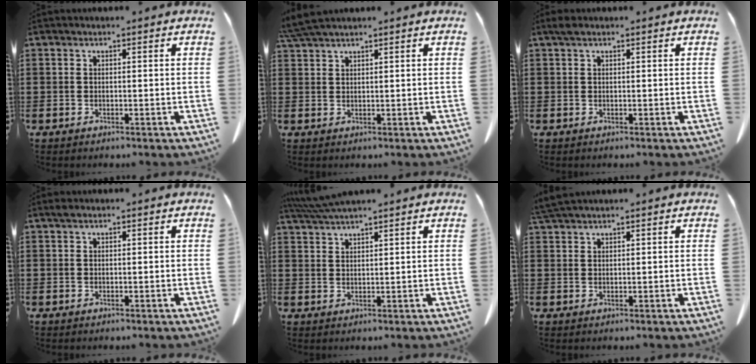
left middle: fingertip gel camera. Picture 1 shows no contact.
{"total": 3.4, "force": [3.0, 0.2, 1.6], "torque": [-0.040, -0.001, 0.058]}
{"total": 0.9, "force": [0.5, 0.4, 0.7], "torque": [-0.016, 0.002, 0.009]}
{"total": 0.6, "force": [0.3, 0.3, 0.4], "torque": [-0.010, 0.002, 0.006]}
{"total": 3.7, "force": [3.3, 0.2, 1.7], "torque": [-0.043, -0.004, 0.063]}
{"total": 2.2, "force": [2.0, 0.1, 1.0], "torque": [-0.024, 0.001, 0.040]}